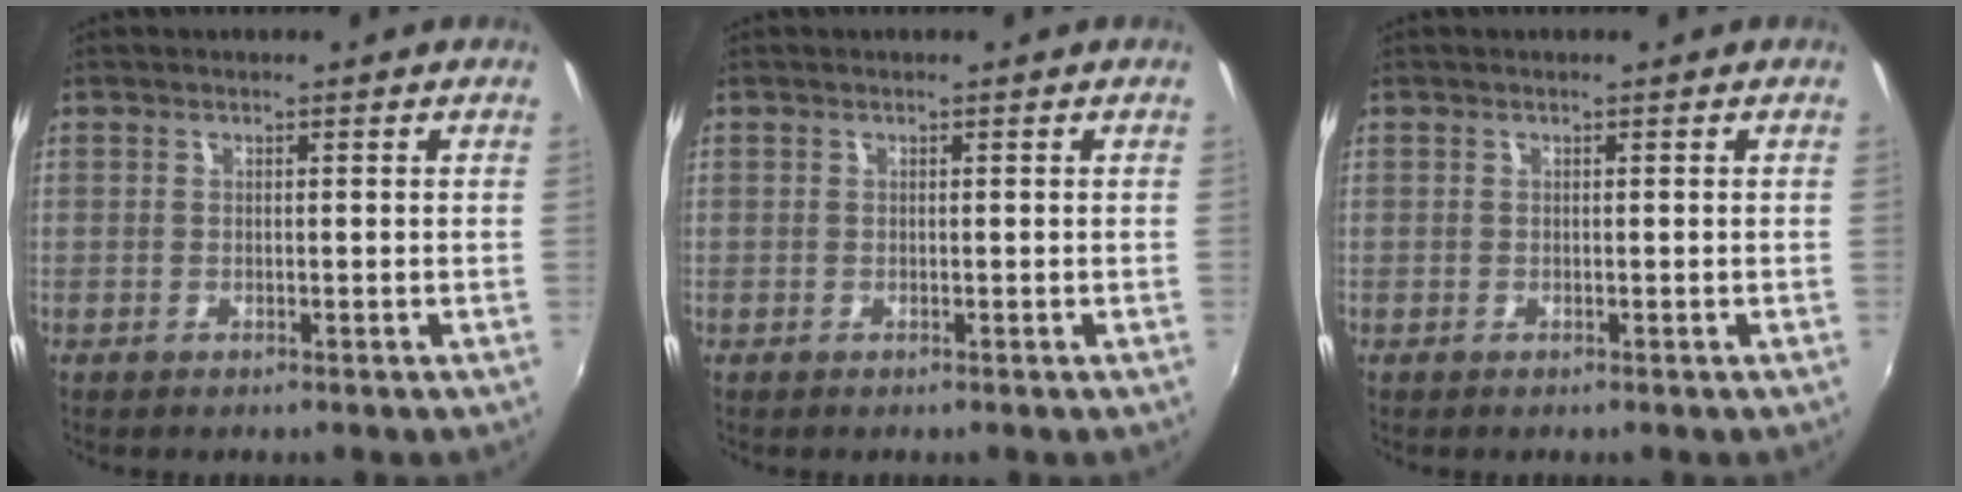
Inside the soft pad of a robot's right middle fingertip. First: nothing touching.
{"total": 0.0}
{"total": 0.0}